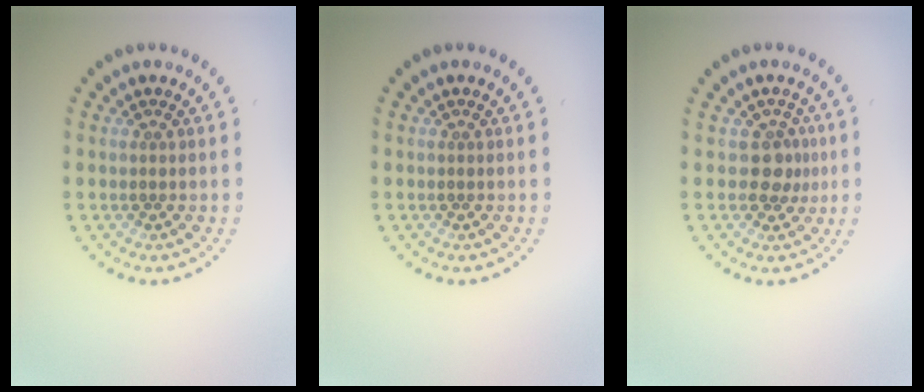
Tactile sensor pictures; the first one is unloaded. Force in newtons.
{"total": 0.0}
{"total": 2.2, "press": 1.8, "slide": 1.2}